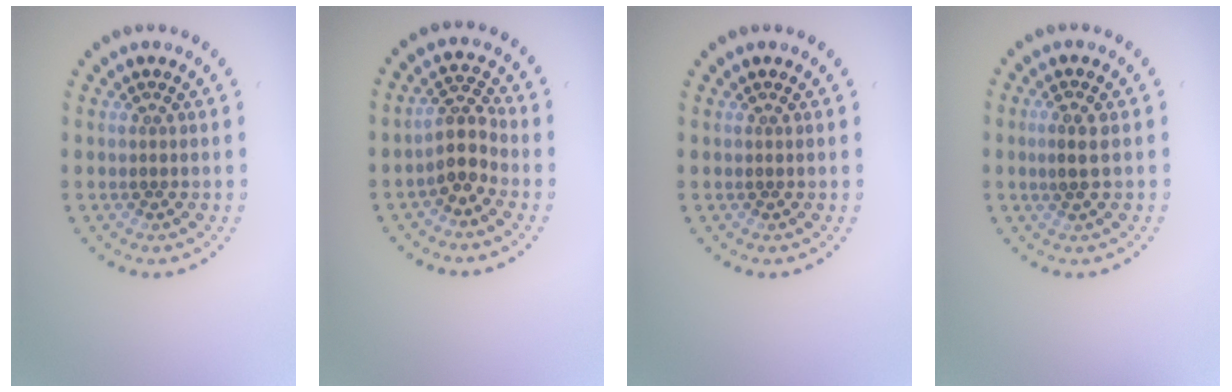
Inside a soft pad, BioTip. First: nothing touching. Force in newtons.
{"total": 2.7, "press": 2.3, "slide": 1.5}
{"total": 0.0}
{"total": 1.9, "press": 1.8, "slide": 0.6}